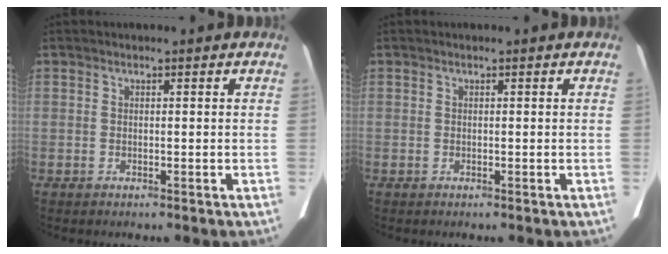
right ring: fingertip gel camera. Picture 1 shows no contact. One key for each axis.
{"total": 0.0}